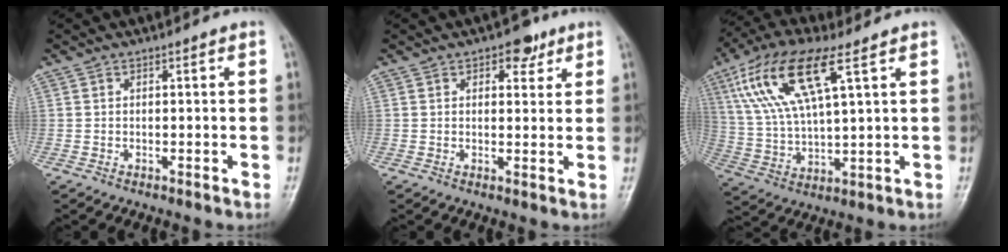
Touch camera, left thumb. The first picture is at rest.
{"total": 4.3, "force": [2.4, 2.6, 2.4], "torque": [-0.009, -0.008, 0.029]}
{"total": 15.6, "force": [7.0, 5.0, 13.0], "torque": [-0.270, -0.005, 0.137]}